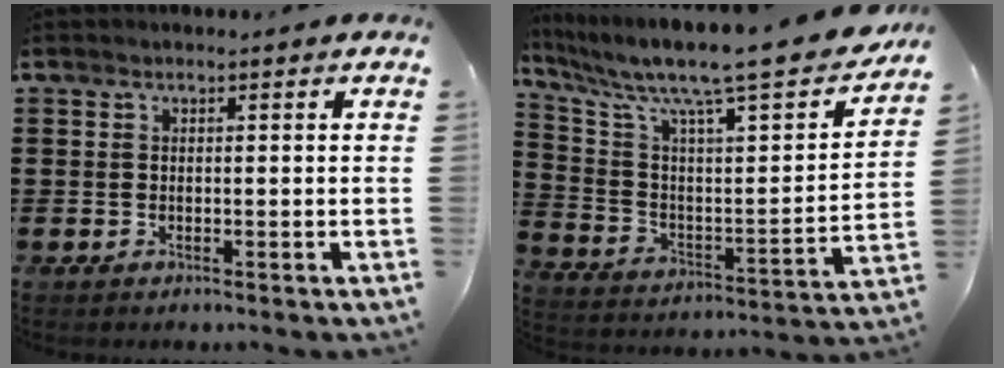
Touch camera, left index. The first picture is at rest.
{"total": 11.3, "force": [9.2, 1.0, 6.5], "torque": [-0.147, -0.071, 0.144]}